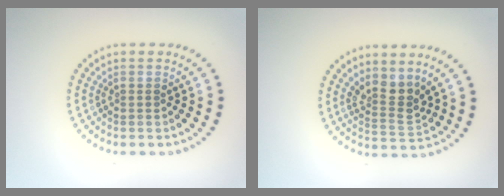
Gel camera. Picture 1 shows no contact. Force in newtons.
{"total": 2.7, "press": 2.0, "slide": 1.9}